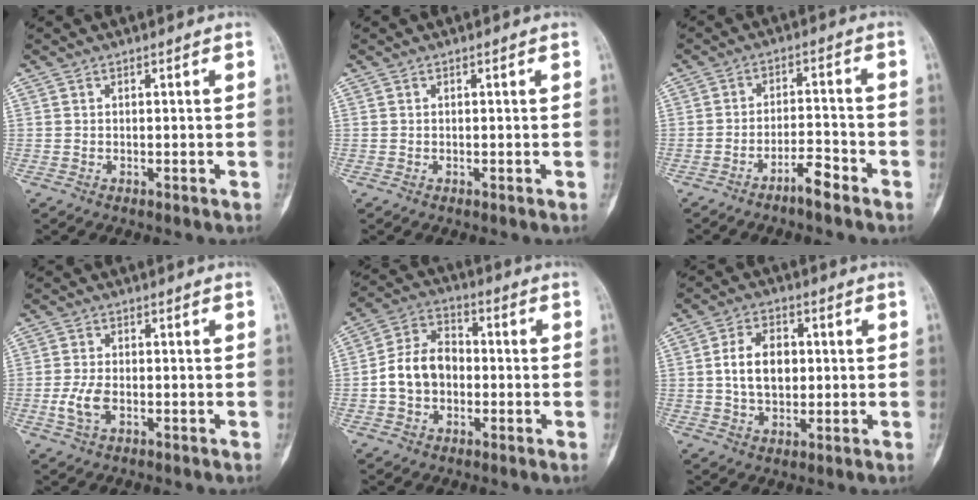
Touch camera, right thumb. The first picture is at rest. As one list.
[{"total": 0.0}, {"total": 4.8, "force": [-3.6, 0.9, 3.1], "torque": [-0.050, 0.032, -0.064]}, {"total": 4.4, "force": [-1.2, 2.3, 3.5], "torque": [-0.081, 0.004, -0.023]}, {"total": 10.5, "force": [-1.3, 7.9, 6.8], "torque": [-0.113, 0.035, -0.033]}, {"total": 8.8, "force": [0.7, 5.9, 6.5], "torque": [-0.093, 0.006, 0.012]}]